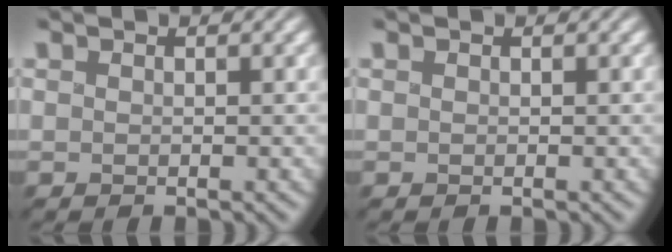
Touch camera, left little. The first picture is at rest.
{"total": 0.0}